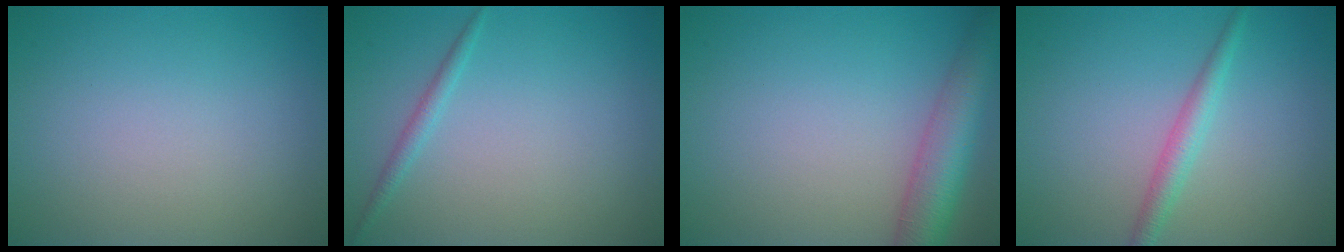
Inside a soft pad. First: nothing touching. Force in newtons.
{"total": 1.1, "press": 1.1, "slide": 0.1}
{"total": 5.6, "press": 5.6, "slide": 0.2}
{"total": 2.1, "press": 2.1, "slide": 0.0}